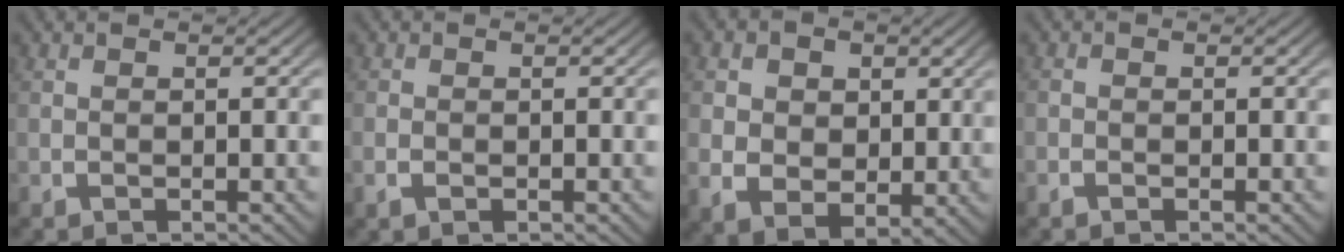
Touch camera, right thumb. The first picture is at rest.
{"total": 0.8, "force": [-0.3, 0.6, 0.5], "torque": [-0.013, -0.006, -0.005]}
{"total": 5.6, "force": [0.5, 4.5, 3.3], "torque": [-0.071, -0.029, 0.027]}
{"total": 0.6, "force": [-0.4, 0.4, 0.2], "torque": [-0.006, -0.004, -0.011]}